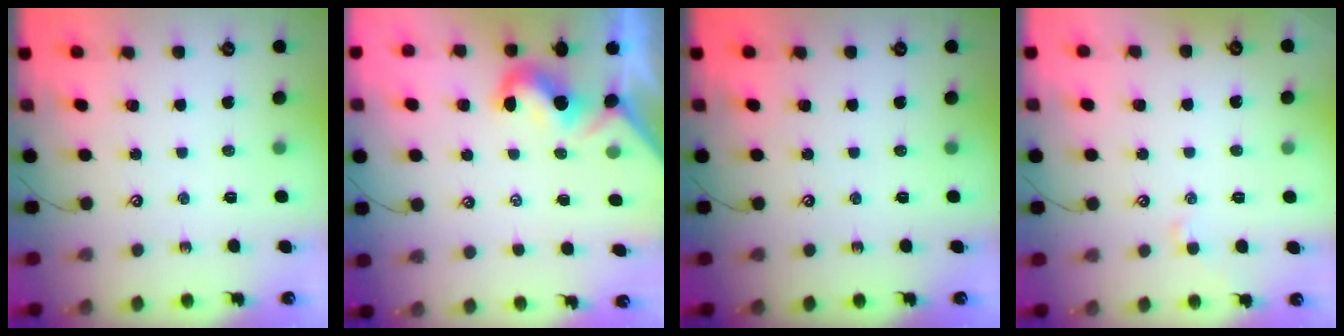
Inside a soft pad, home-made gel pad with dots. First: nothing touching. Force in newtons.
{"total": 2.2, "press": 2.1, "slide": 0.6}
{"total": 0.0}
{"total": 0.6, "press": 0.3, "slide": 0.5}